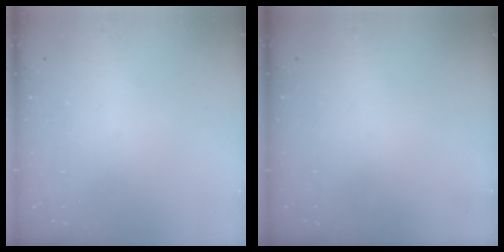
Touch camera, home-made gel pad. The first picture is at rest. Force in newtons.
{"total": 0.0}